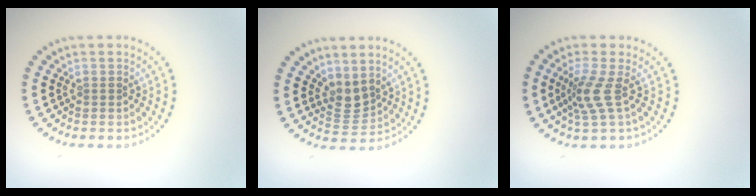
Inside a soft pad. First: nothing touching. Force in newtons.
{"total": 2.2, "press": 1.7, "slide": 1.4}
{"total": 2.7, "press": 1.9, "slide": 2.0}